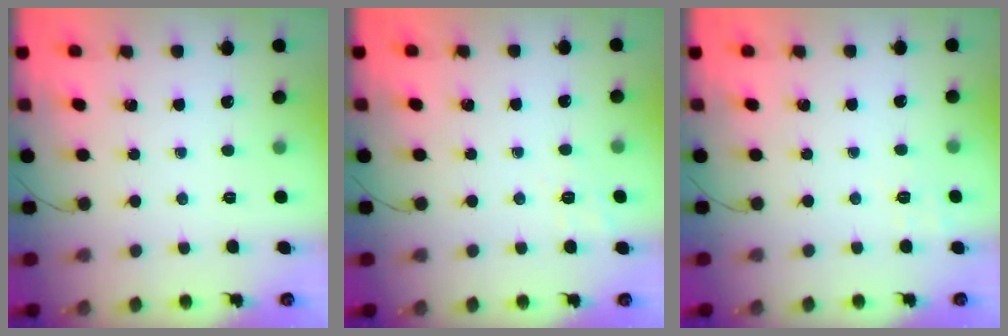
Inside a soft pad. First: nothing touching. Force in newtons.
{"total": 2.1, "press": 0.6, "slide": 2.0}
{"total": 2.3, "press": 1.5, "slide": 1.8}